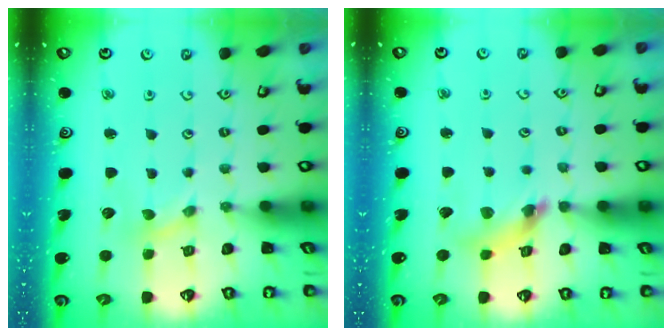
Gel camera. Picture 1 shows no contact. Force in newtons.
{"total": 8.7, "press": 8.6, "slide": 0.9}